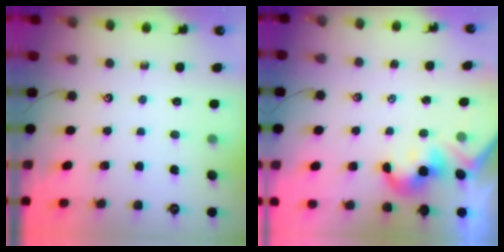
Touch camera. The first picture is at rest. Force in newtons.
{"total": 1.9, "press": 1.9, "slide": 0.5}